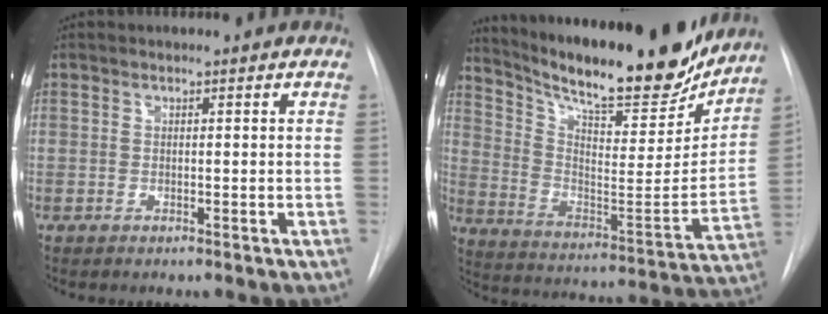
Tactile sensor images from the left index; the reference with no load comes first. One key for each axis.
{"total": 25.4, "fx": 21.6, "fy": 5.0, "fz": 12.5, "tx": -0.210, "ty": -0.042, "tz": 0.315}